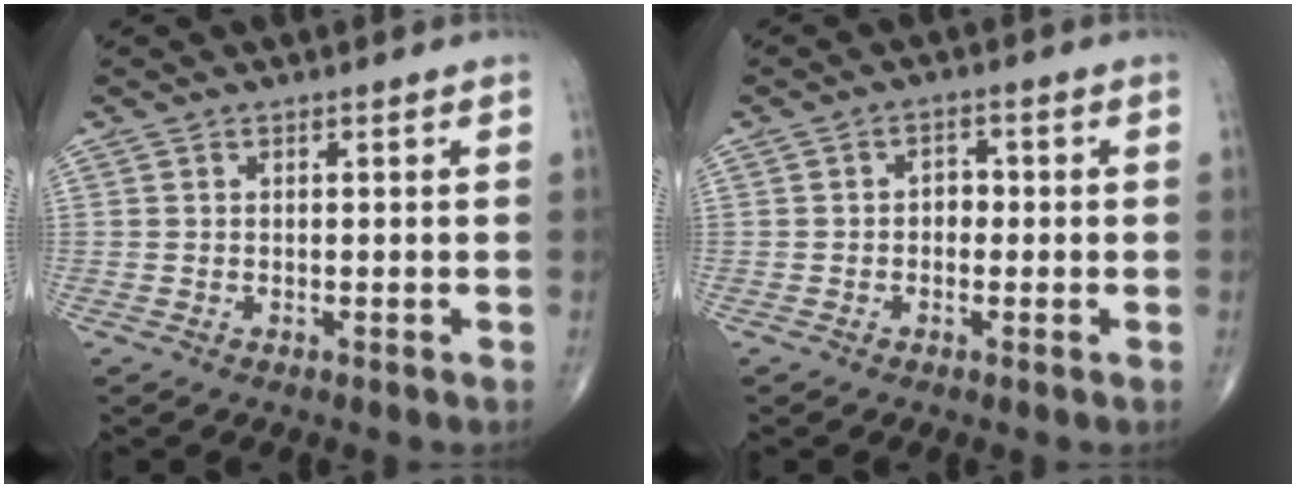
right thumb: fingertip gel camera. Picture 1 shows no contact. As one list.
[{"total": 2.6, "force": [-0.3, 2.0, 1.6], "torque": [-0.005, 0.013, -0.013]}]